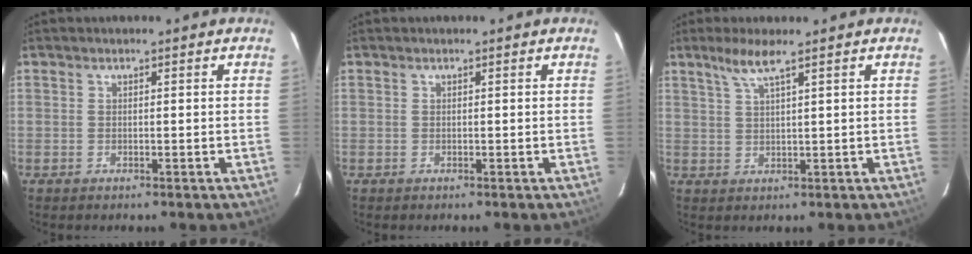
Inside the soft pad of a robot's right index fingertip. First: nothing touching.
{"total": 0.0}
{"total": 3.8, "force": [2.7, -0.3, 2.8], "torque": [-0.059, 0.001, 0.053]}